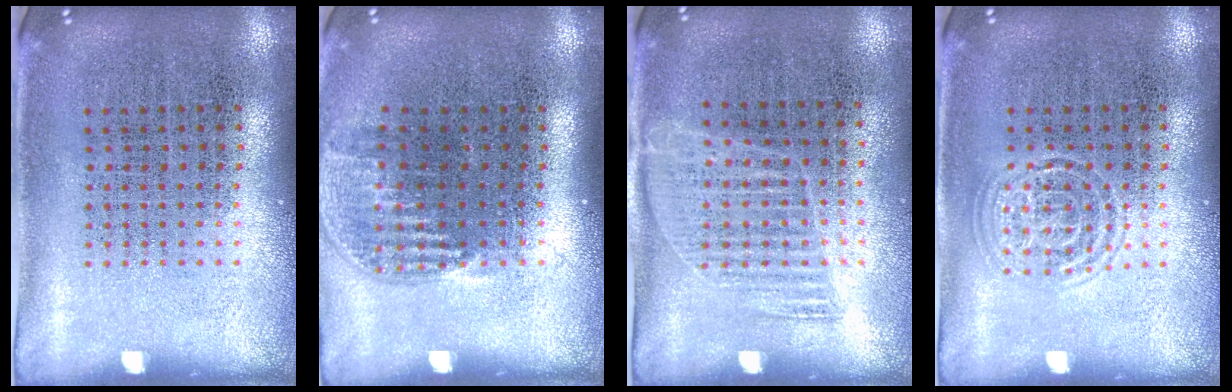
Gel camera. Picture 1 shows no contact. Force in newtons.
{"total": 1.1, "press": 0.9, "slide": 0.6}
{"total": 1.2, "press": 1.0, "slide": 0.7}
{"total": 1.4, "press": 1.4, "slide": 0.1}